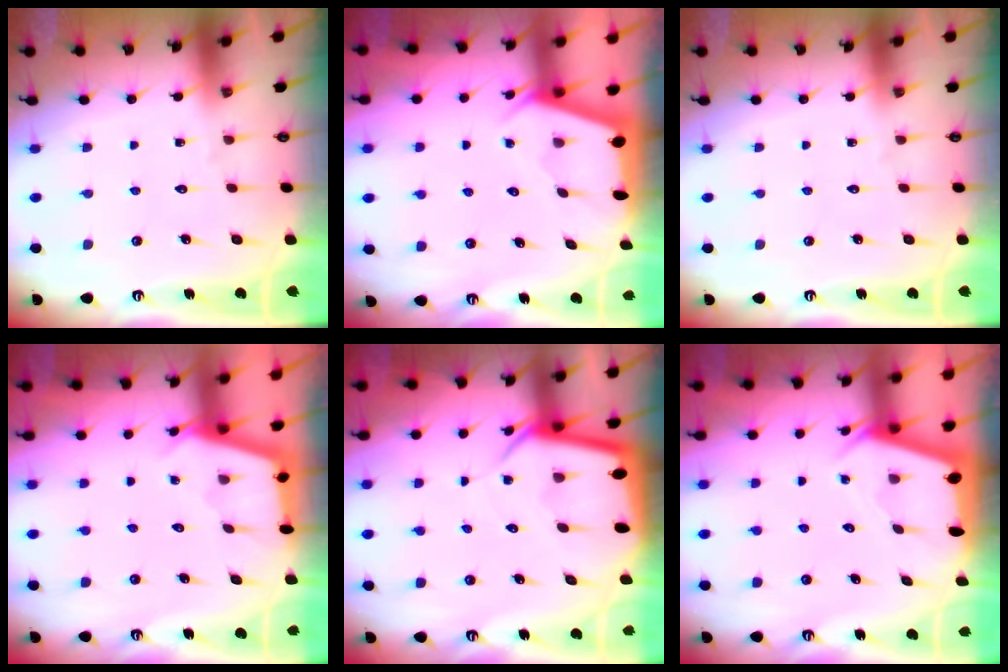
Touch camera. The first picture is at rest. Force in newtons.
{"total": 2.4, "press": 2.4, "slide": 0.3}
{"total": 0.0}
{"total": 3.0, "press": 3.0, "slide": 0.3}
{"total": 5.4, "press": 5.4, "slide": 0.6}
{"total": 2.5, "press": 2.5, "slide": 0.3}